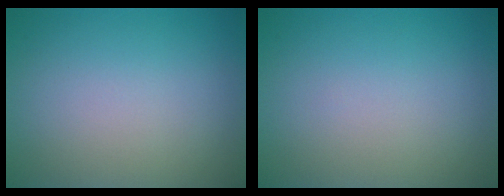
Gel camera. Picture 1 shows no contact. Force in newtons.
{"total": 0.0}